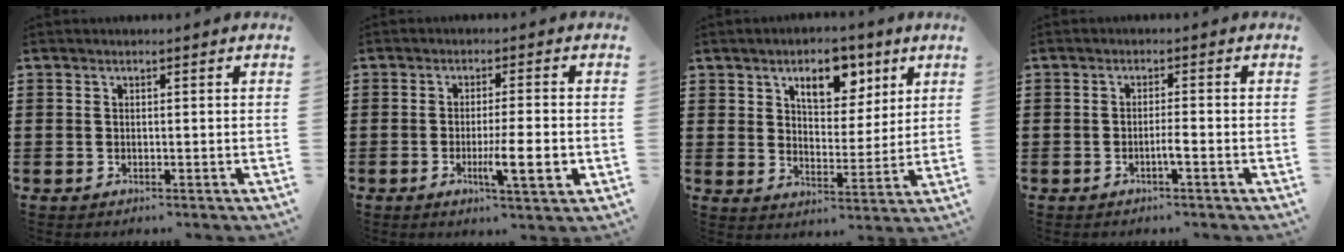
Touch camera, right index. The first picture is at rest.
{"total": 7.3, "force": [-1.9, 1.1, 6.9], "torque": [-0.110, -0.007, -0.029]}
{"total": 7.7, "force": [4.4, 4.3, 4.7], "torque": [-0.079, 0.000, 0.072]}
{"total": 2.0, "force": [-0.9, 0.0, 1.8], "torque": [-0.033, -0.001, -0.018]}